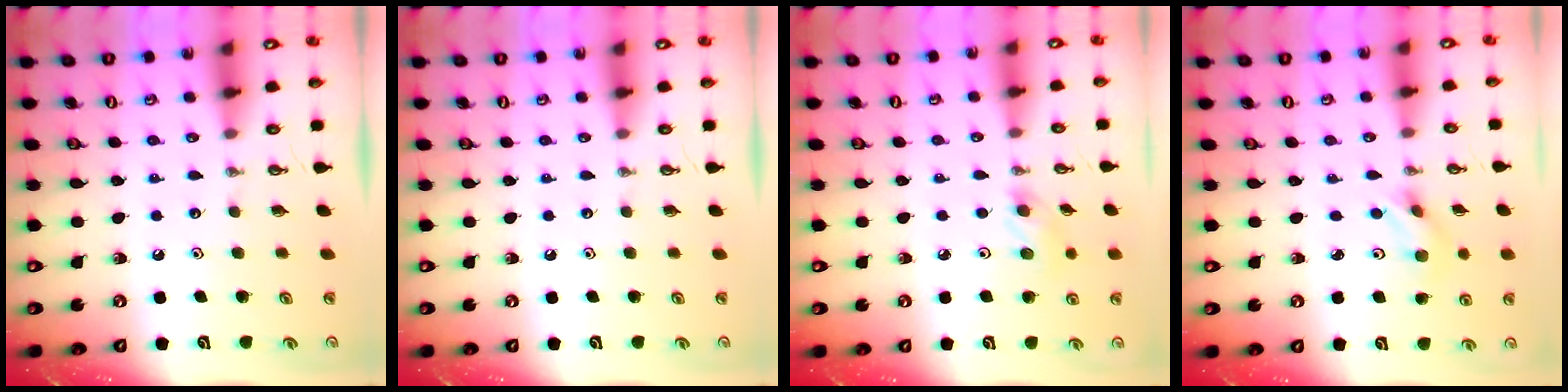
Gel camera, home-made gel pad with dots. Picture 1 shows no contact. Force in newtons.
{"total": 0.0}
{"total": 4.9, "press": 4.8, "slide": 0.7}
{"total": 4.4, "press": 3.7, "slide": 2.4}